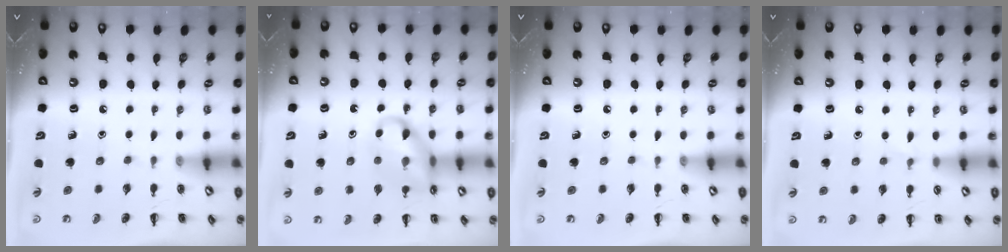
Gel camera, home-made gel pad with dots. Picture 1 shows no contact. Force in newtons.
{"total": 13.8, "press": 13.7, "slide": 1.8}
{"total": 0.0}
{"total": 3.5, "press": 3.3, "slide": 1.2}